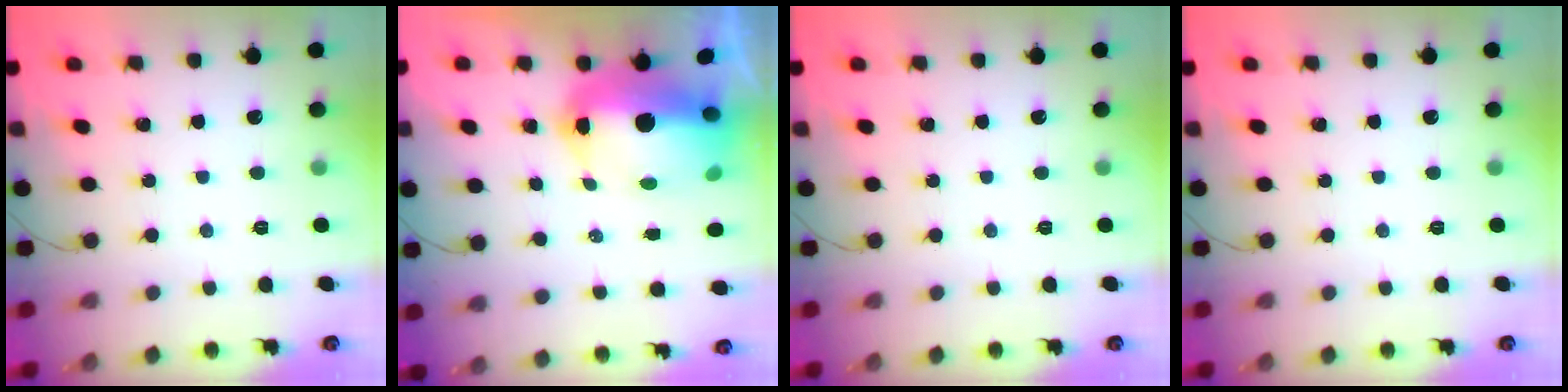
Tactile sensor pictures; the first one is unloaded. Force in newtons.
{"total": 17.4, "press": 17.0, "slide": 3.7}
{"total": 0.0}
{"total": 0.0}